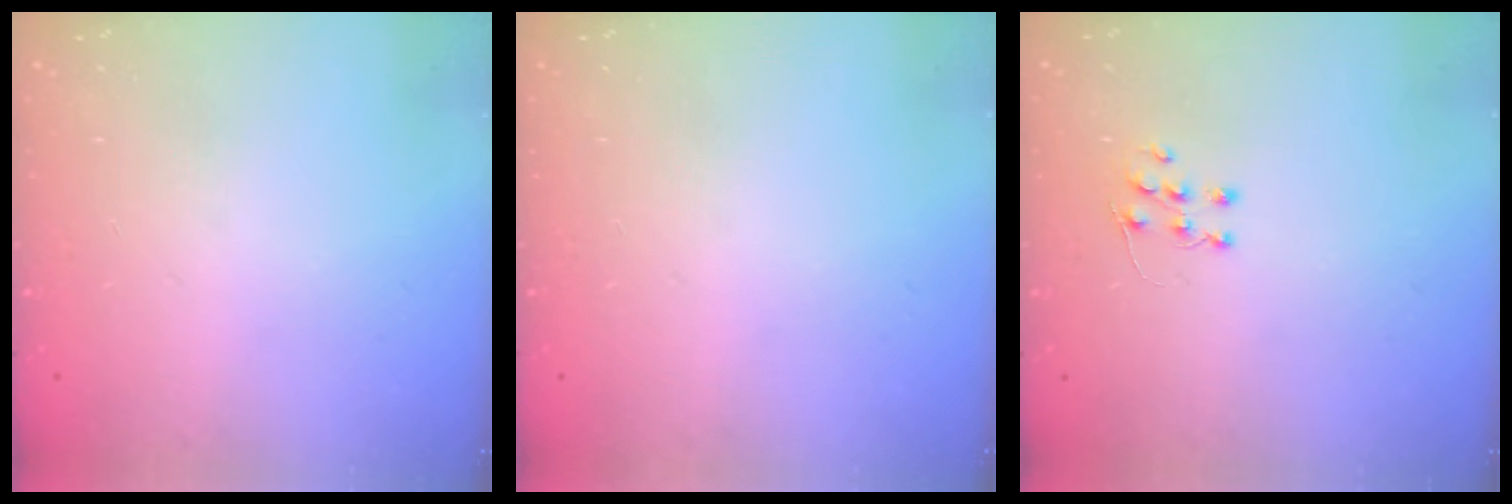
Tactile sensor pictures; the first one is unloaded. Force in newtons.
{"total": 0.0}
{"total": 5.7, "press": 5.6, "slide": 0.4}